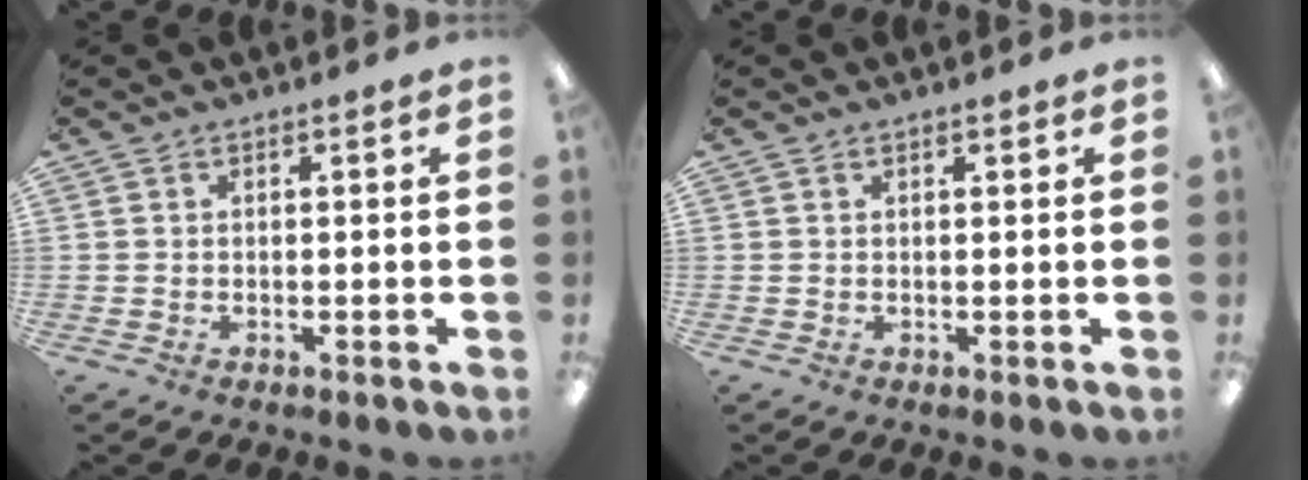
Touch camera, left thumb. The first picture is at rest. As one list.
[{"total": 0.6, "force": [0.5, 0.2, 0.2], "torque": [0.003, -0.002, 0.007]}]